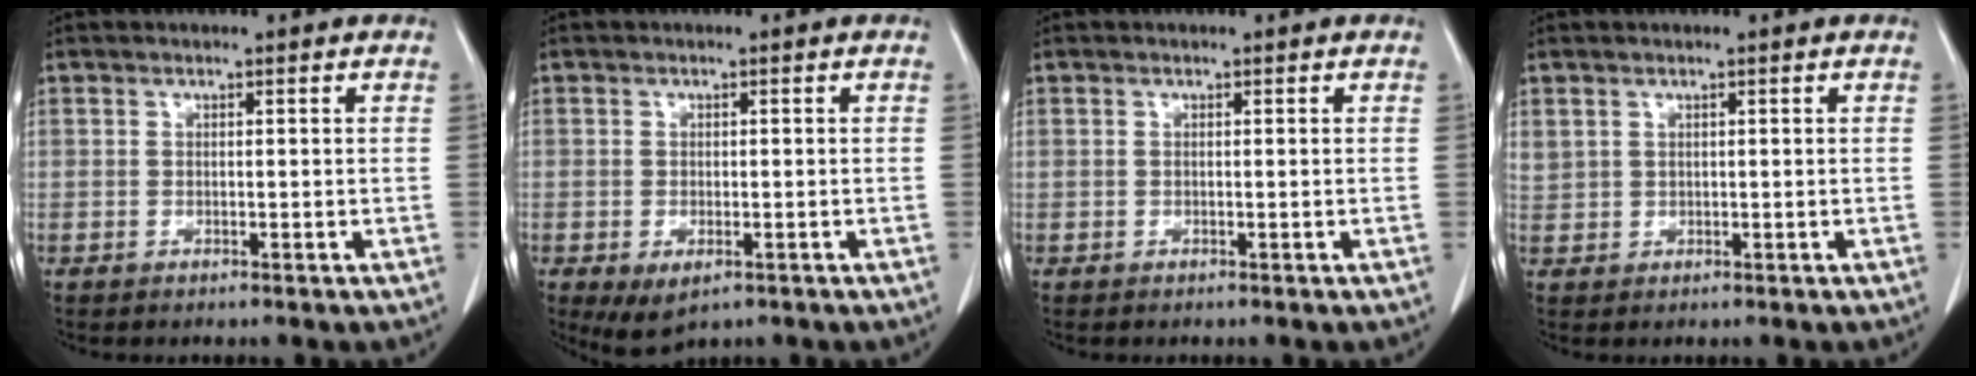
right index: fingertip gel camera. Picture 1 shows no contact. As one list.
[{"total": 4.0, "force": [-1.8, 2.2, 2.8], "torque": [-0.045, -0.009, -0.019]}, {"total": 0.0}, {"total": 2.4, "force": [1.3, 1.9, 0.7], "torque": [-0.021, 0.010, 0.034]}]